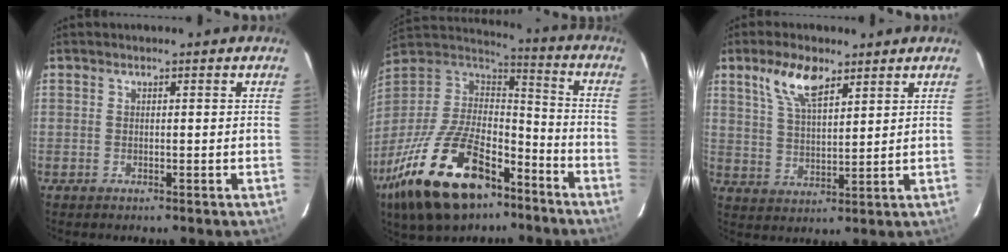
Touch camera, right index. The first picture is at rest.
{"total": 28.6, "force": [-17.1, 13.7, 18.4], "torque": [-0.376, -0.021, -0.279]}
{"total": 8.3, "force": [5.2, 3.3, 5.6], "torque": [-0.107, 0.011, 0.104]}